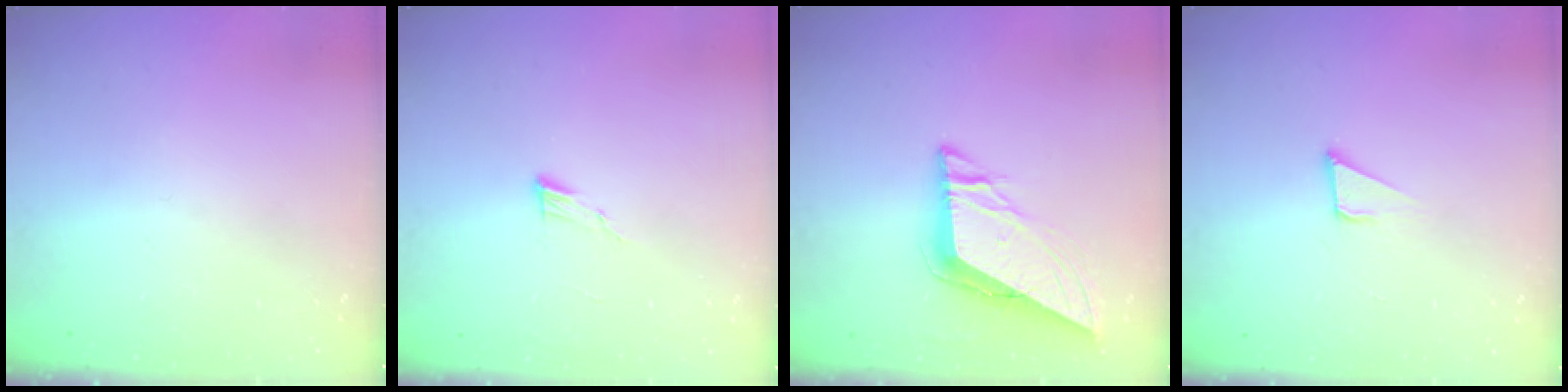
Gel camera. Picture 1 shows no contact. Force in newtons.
{"total": 4.7, "press": 4.7, "slide": 0.4}
{"total": 8.3, "press": 8.3, "slide": 0.8}
{"total": 2.4, "press": 2.4, "slide": 0.1}